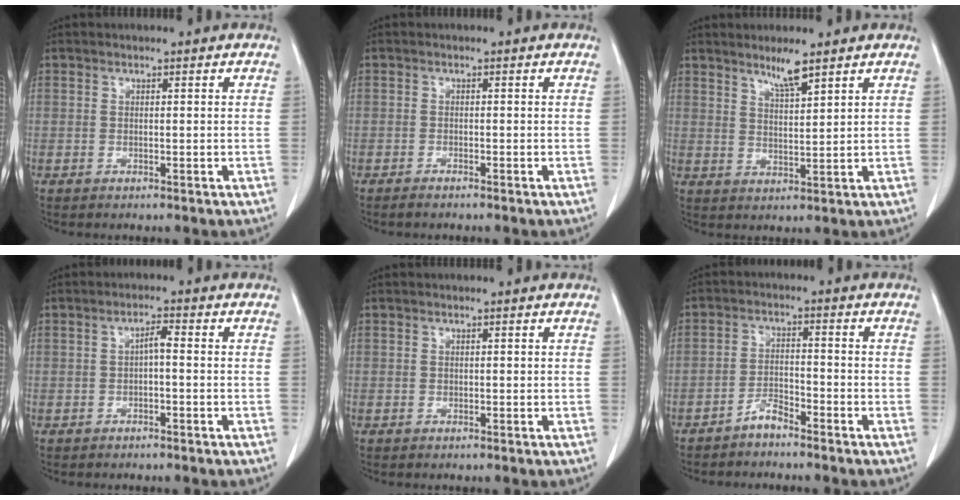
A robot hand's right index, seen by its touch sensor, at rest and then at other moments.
{"total": 1.1, "force": [-1.0, 0.1, 0.4], "torque": [-0.012, -0.002, -0.016]}
{"total": 4.0, "force": [3.1, 0.0, 2.4], "torque": [-0.047, -0.006, 0.059]}
{"total": 2.0, "force": [-0.2, 0.5, 2.0], "torque": [-0.033, 0.006, -0.004]}
{"total": 0.0}
{"total": 3.0, "force": [-2.7, 0.8, 1.1], "torque": [-0.019, 0.001, -0.050]}